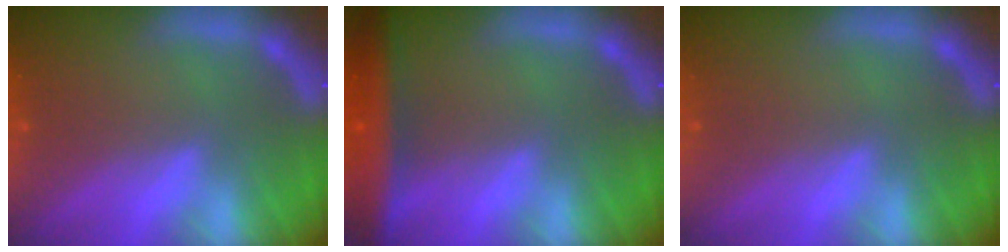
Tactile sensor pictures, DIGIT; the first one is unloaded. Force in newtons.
{"total": 6.5}
{"total": 0.0}